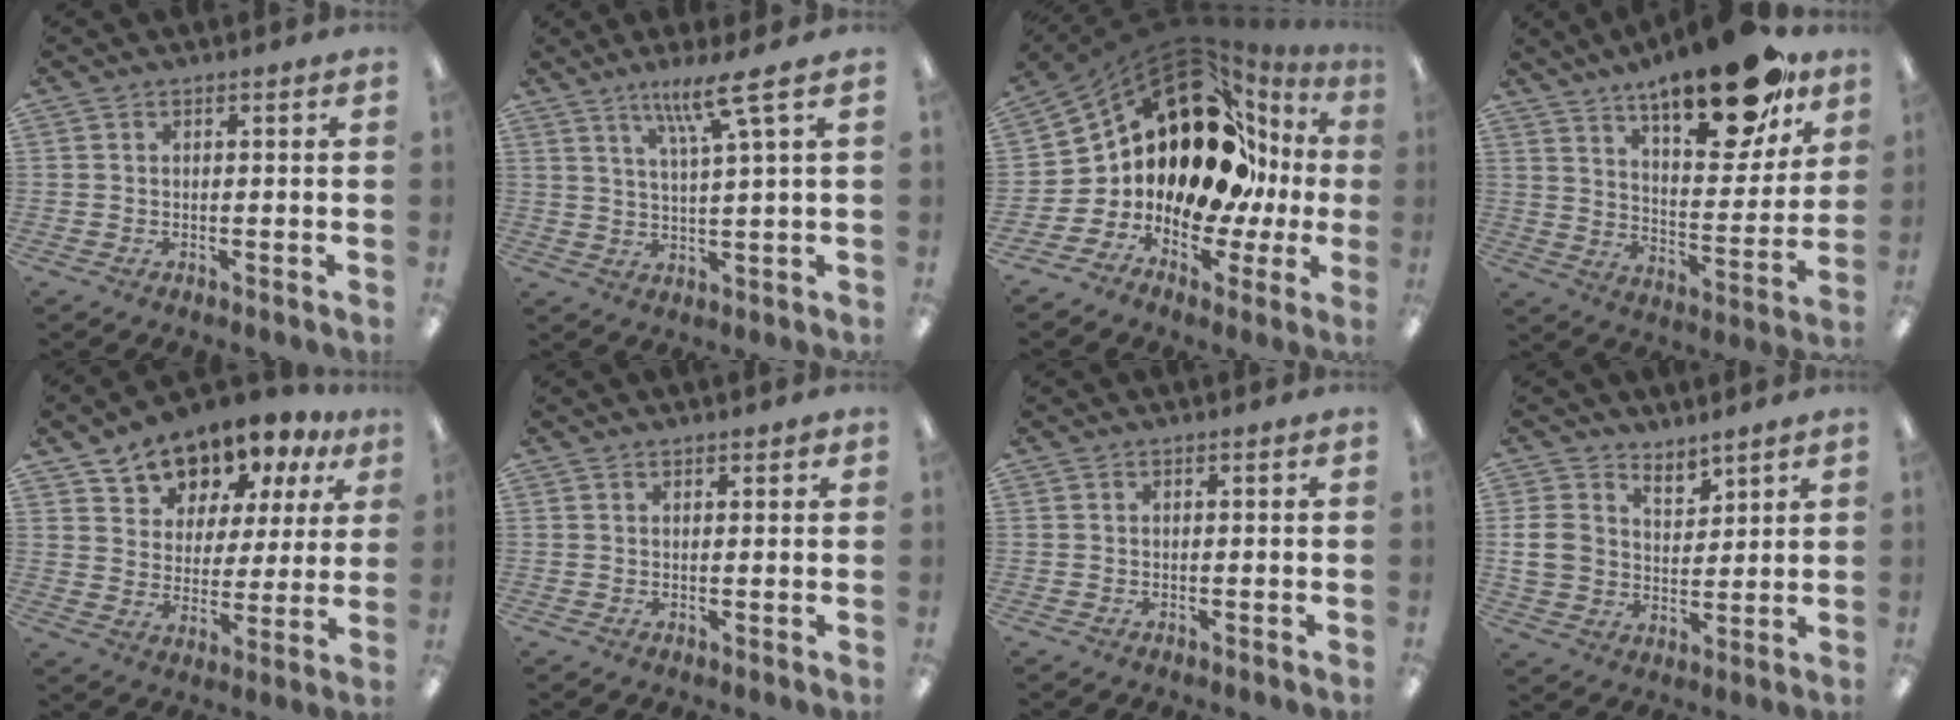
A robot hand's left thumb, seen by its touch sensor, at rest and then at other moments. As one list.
[{"total": 9.0, "force": [5.5, 0.4, 7.1], "torque": [-0.136, -0.017, 0.089]}, {"total": 20.4, "force": [7.5, 13.0, 13.8], "torque": [-0.255, -0.080, 0.144]}, {"total": 22.6, "force": [16.4, 8.0, 13.3], "torque": [-0.191, -0.099, 0.269]}, {"total": 10.8, "force": [9.3, 5.4, 1.0], "torque": [-0.027, -0.086, 0.173]}, {"total": 1.2, "force": [1.0, 0.3, 0.4], "torque": [0.000, -0.003, 0.017]}, {"total": 0.0}, {"total": 7.9, "force": [4.7, 5.9, 2.5], "torque": [-0.056, -0.022, 0.091]}]